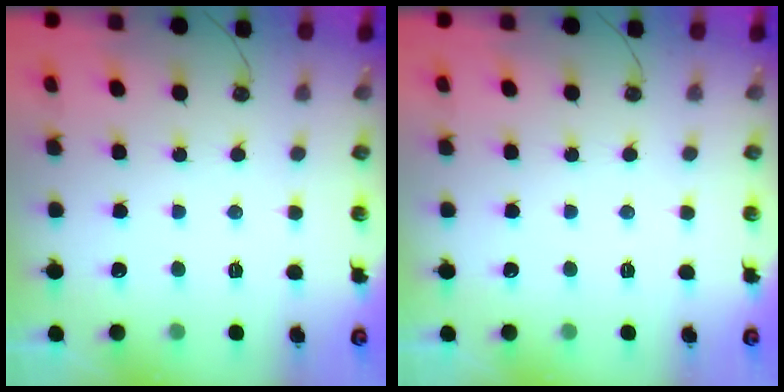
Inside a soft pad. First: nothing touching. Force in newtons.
{"total": 0.0}